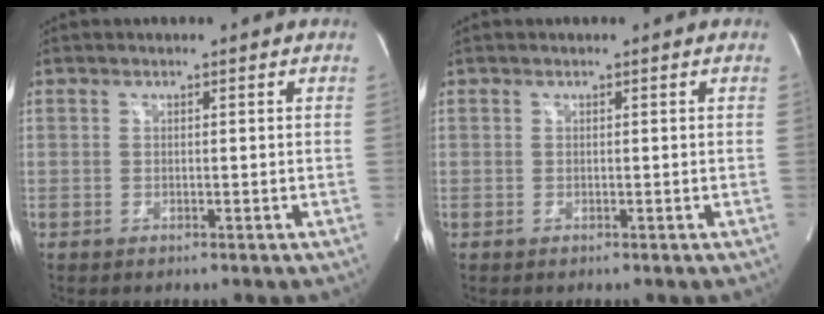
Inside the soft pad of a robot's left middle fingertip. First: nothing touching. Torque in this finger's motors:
{"motor_torque": [0.07, 0.02, -0.18, -0.01]}